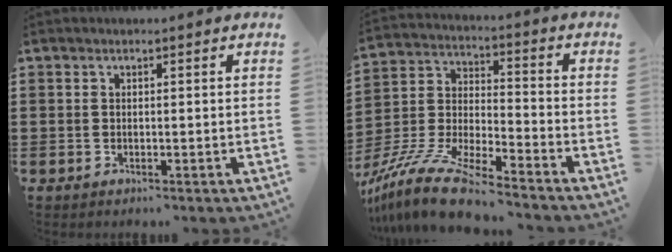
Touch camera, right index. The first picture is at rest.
{"total": 11.5, "force": [-10.3, 0.3, 5.1], "torque": [-0.115, 0.009, -0.206]}